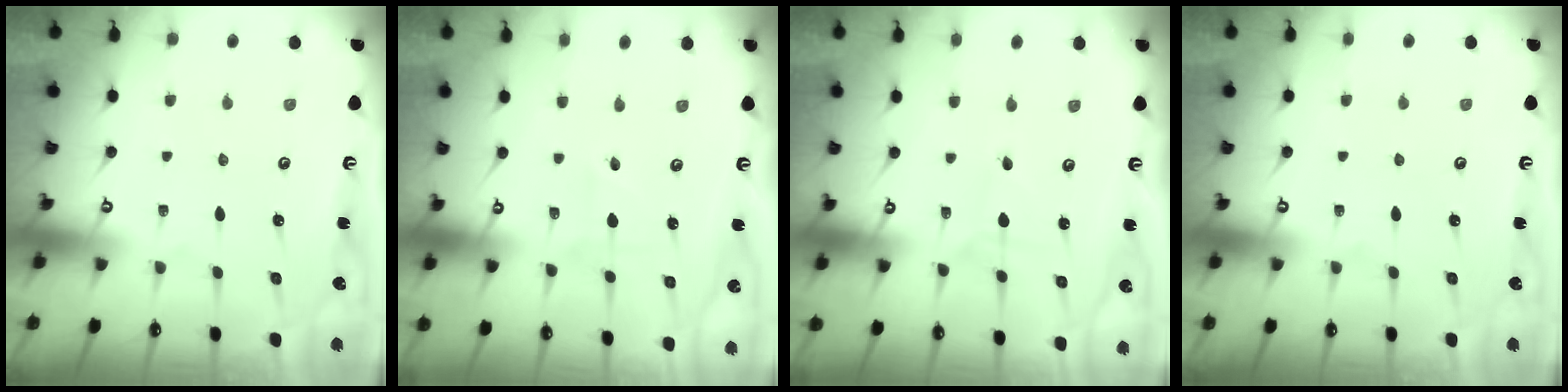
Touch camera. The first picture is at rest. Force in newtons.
{"total": 1.9, "press": 1.9, "slide": 0.2}
{"total": 1.6, "press": 1.6, "slide": 0.2}
{"total": 0.0}